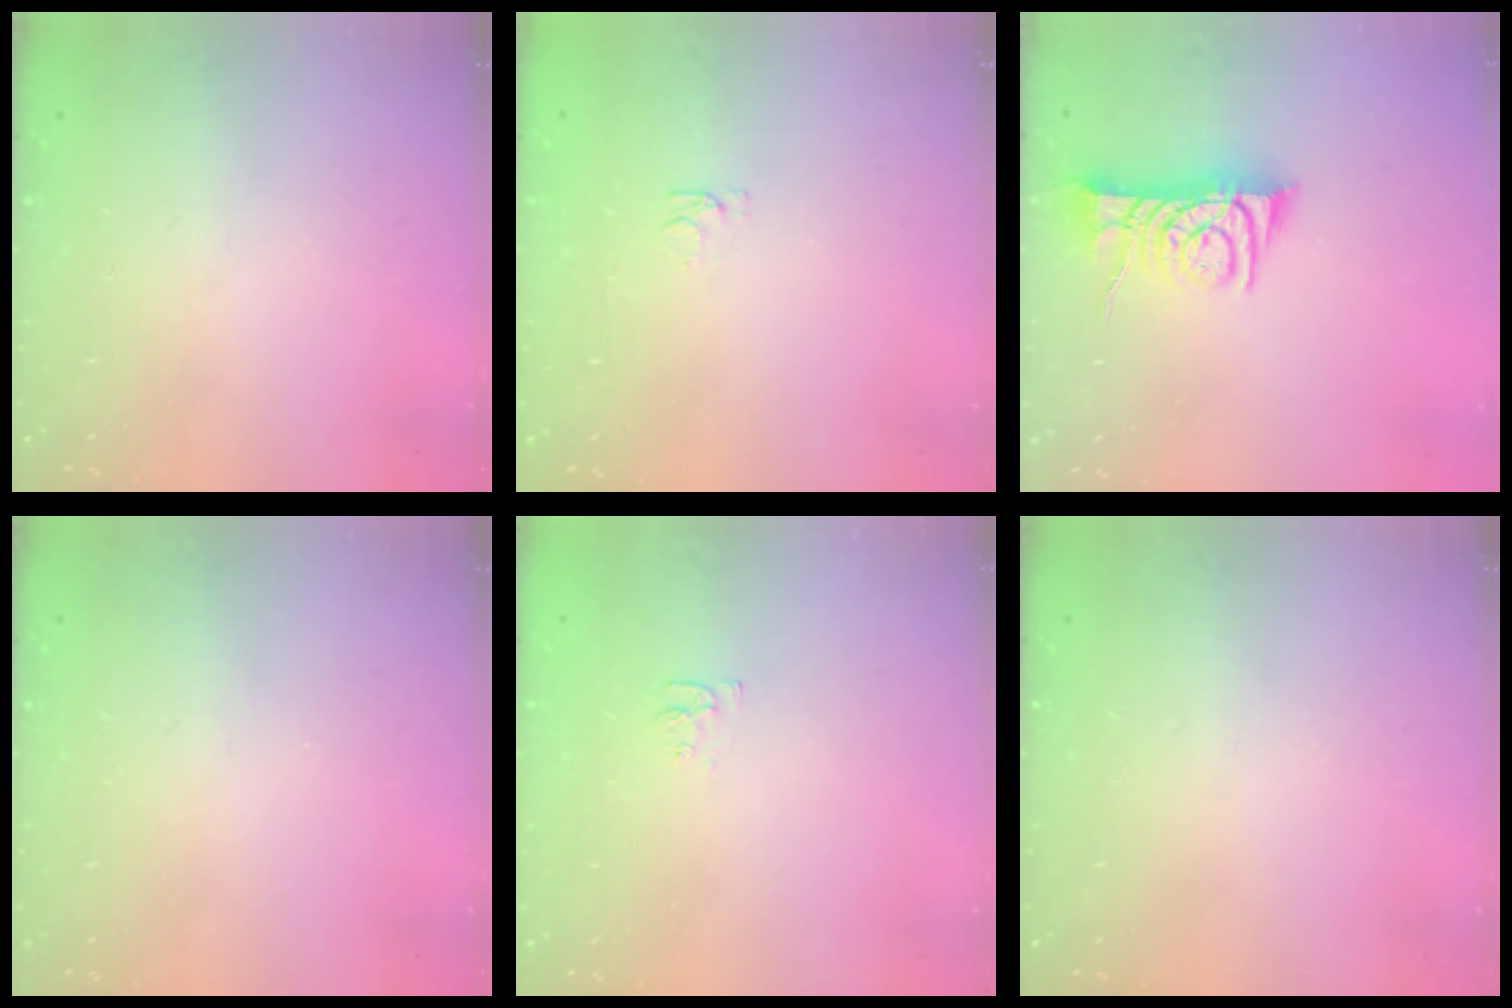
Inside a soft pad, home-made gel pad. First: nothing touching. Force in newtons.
{"total": 4.1, "press": 4.1, "slide": 0.6}
{"total": 9.1, "press": 9.1, "slide": 0.5}
{"total": 0.0}
{"total": 3.7, "press": 3.6, "slide": 0.6}
{"total": 0.0}